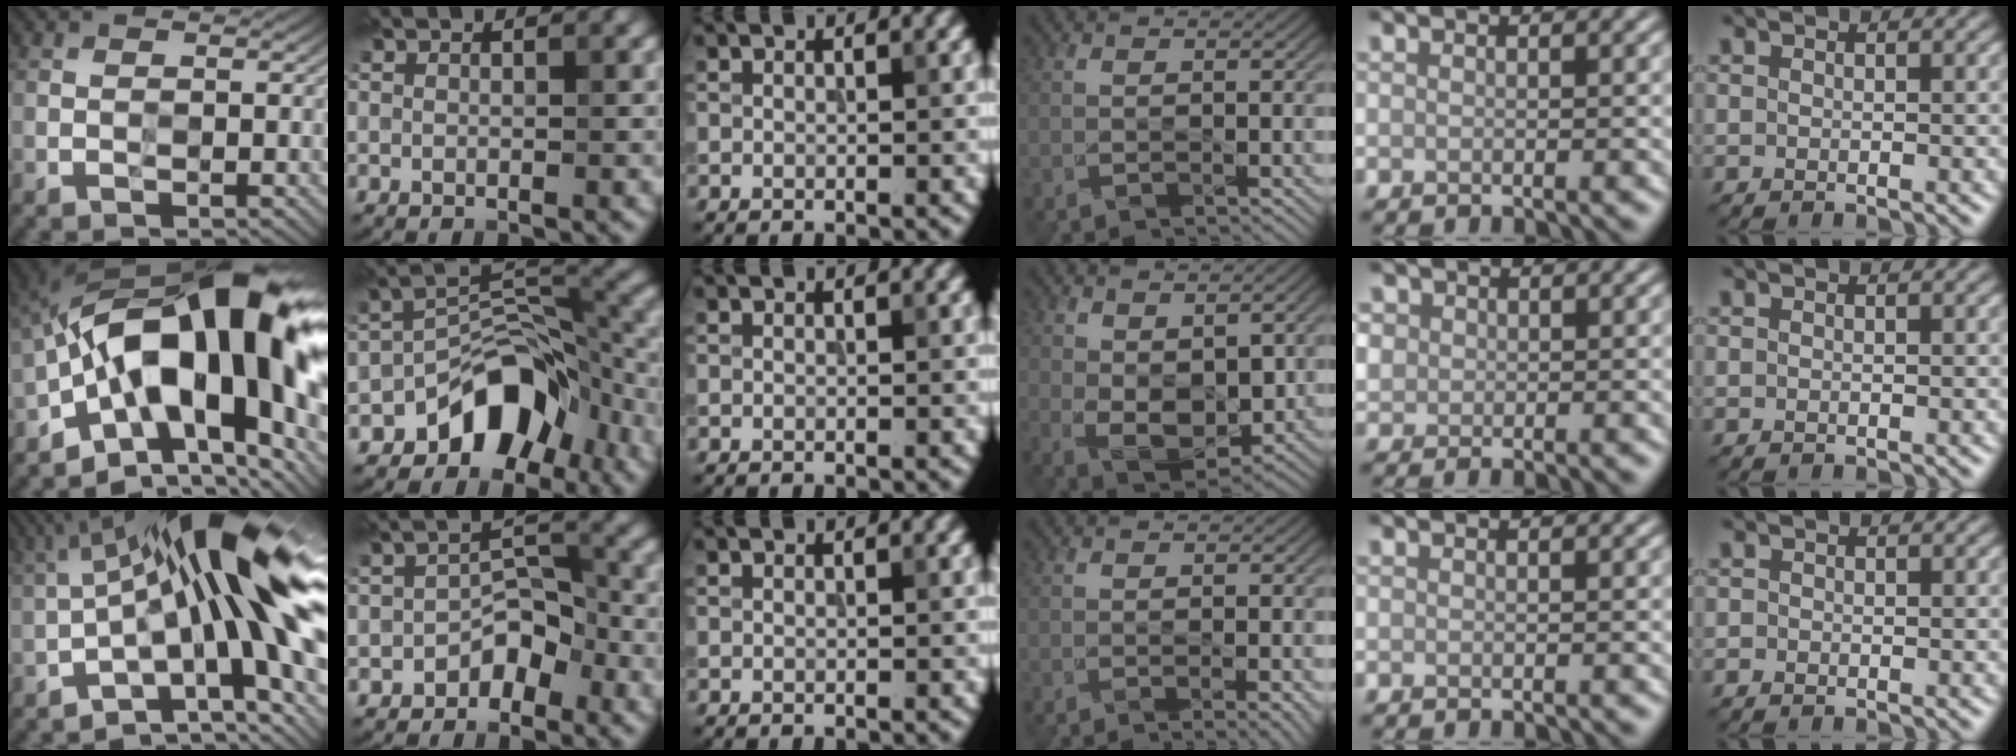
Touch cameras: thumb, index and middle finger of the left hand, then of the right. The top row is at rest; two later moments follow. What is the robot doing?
{"motion": "wipe", "object": "glasses"}